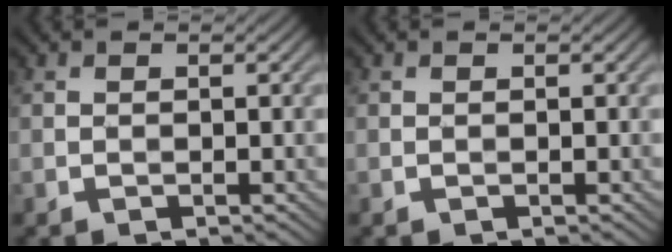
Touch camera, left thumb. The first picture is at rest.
{"total": 0.0}